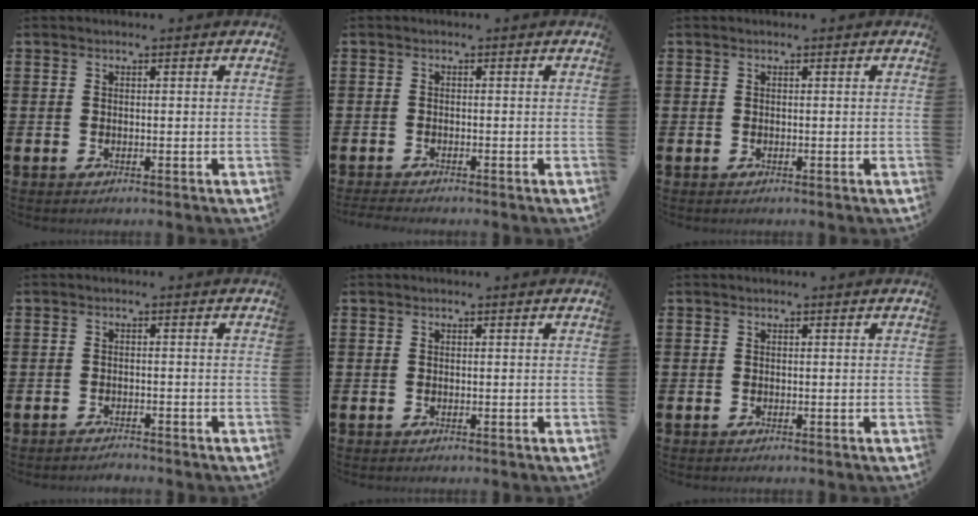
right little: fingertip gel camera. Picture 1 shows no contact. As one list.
[{"total": 0.8, "force": [-0.7, 0.0, 0.2], "torque": [-0.005, -0.002, -0.014]}, {"total": 0.0}, {"total": 1.4, "force": [-1.4, 0.0, 0.0], "torque": [-0.005, 0.002, -0.028]}, {"total": 0.0}, {"total": 0.0}]